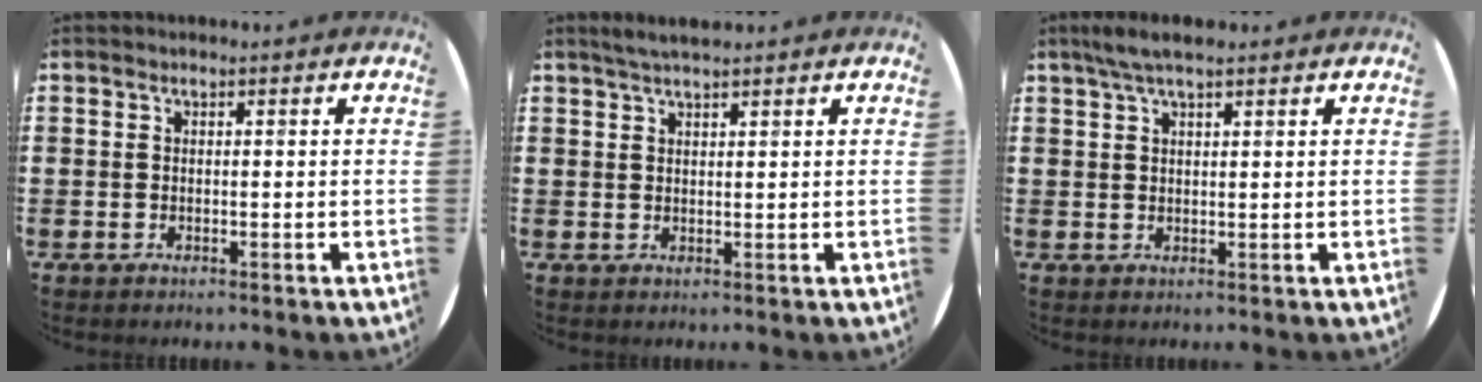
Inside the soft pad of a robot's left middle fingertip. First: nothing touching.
{"total": 2.1, "force": [1.9, 0.2, 1.0], "torque": [-0.021, 0.004, 0.034]}
{"total": 3.3, "force": [2.4, 0.7, 2.2], "torque": [-0.046, 0.007, 0.042]}